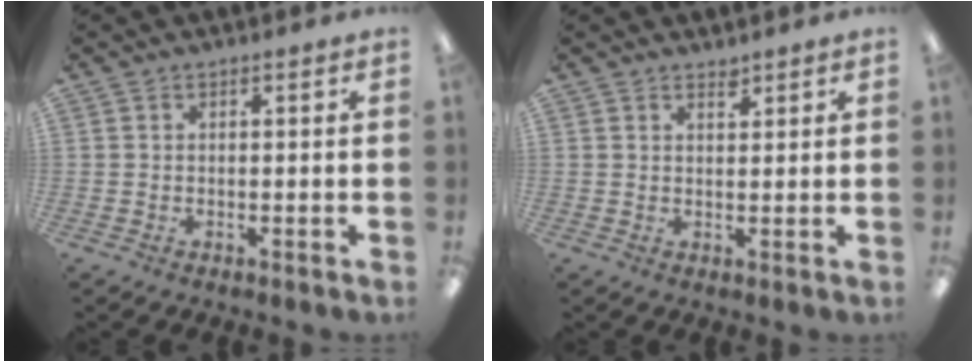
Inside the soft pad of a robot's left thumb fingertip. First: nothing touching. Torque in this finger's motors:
{"motor_torque": [-0.11, -0.11, -0.11, 0.12, 0.03]}